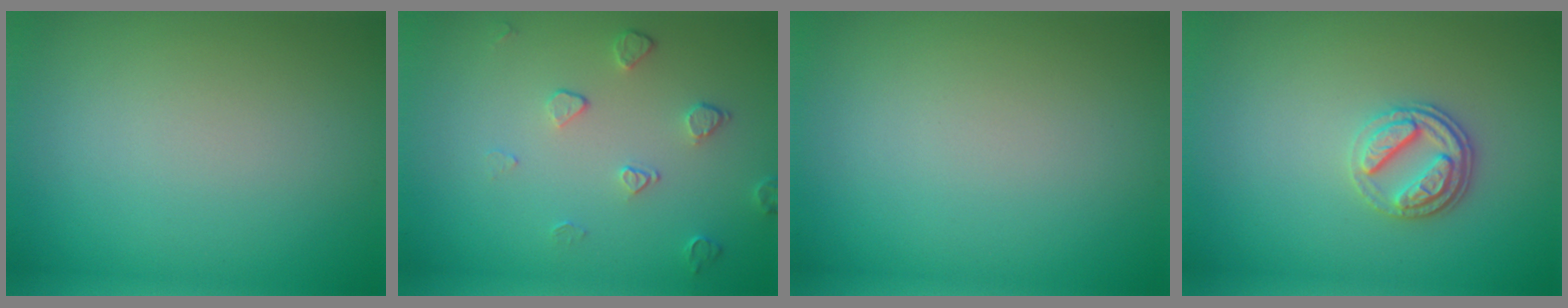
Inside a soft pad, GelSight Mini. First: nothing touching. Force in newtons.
{"total": 1.6, "press": 1.1, "slide": 1.2}
{"total": 0.0}
{"total": 2.8, "press": 2.6, "slide": 1.1}